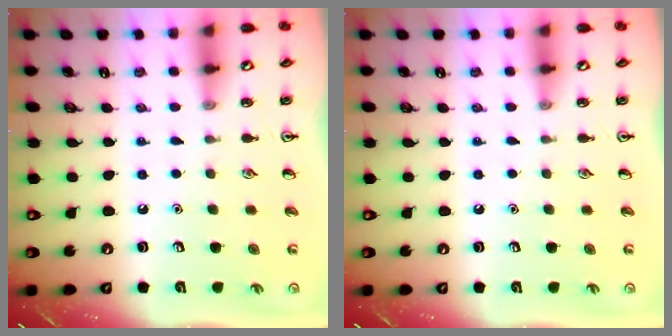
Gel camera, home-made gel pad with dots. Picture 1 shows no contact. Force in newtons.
{"total": 0.0}